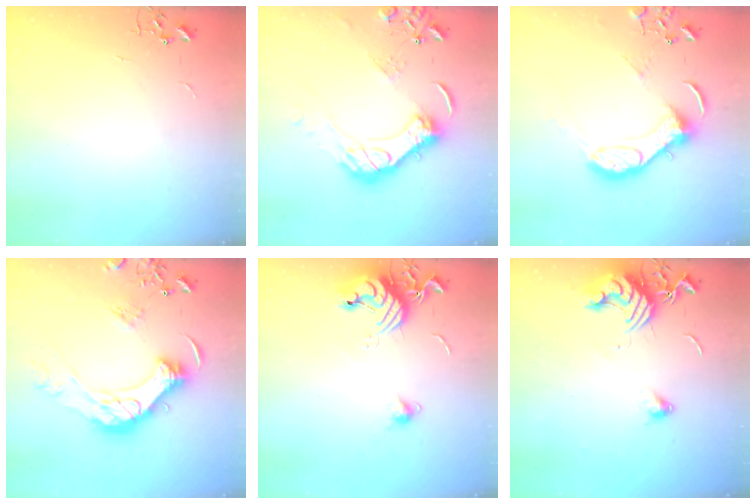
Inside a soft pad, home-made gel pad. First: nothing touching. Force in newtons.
{"total": 15.9, "press": 15.8, "slide": 1.9}
{"total": 12.5, "press": 12.4, "slide": 1.1}
{"total": 18.7, "press": 18.5, "slide": 2.6}
{"total": 12.8, "press": 12.8, "slide": 0.8}
{"total": 12.7, "press": 12.6, "slide": 1.6}